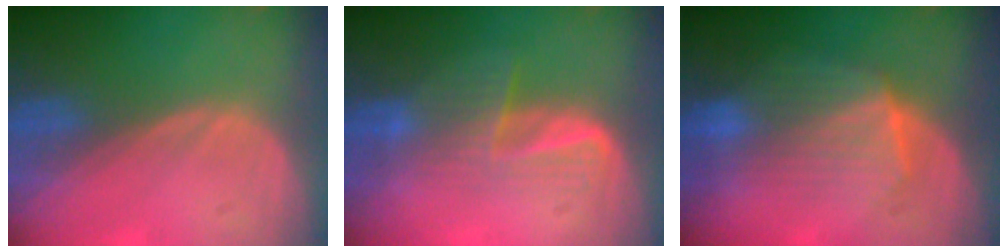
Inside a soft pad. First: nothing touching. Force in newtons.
{"total": 6.3, "press": 5.5, "slide": 3.1}
{"total": 7.0, "press": 6.9, "slide": 1.2}